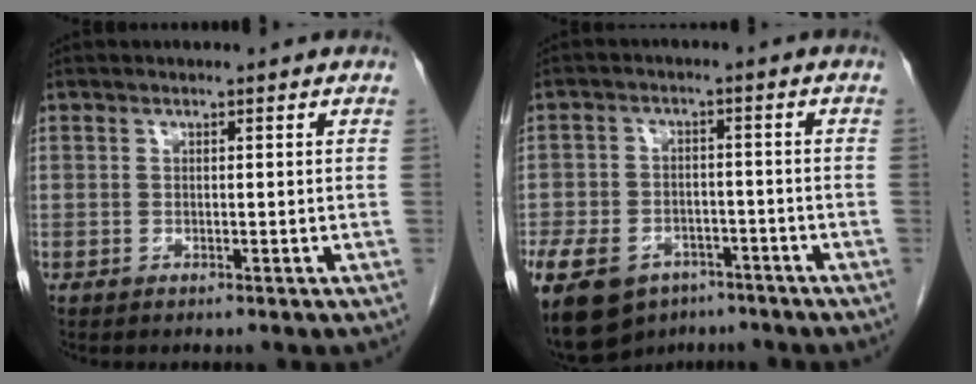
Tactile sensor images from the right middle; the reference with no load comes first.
{"total": 25.2, "force": [-14.0, 17.6, 11.4], "torque": [-0.359, -0.027, -0.204]}